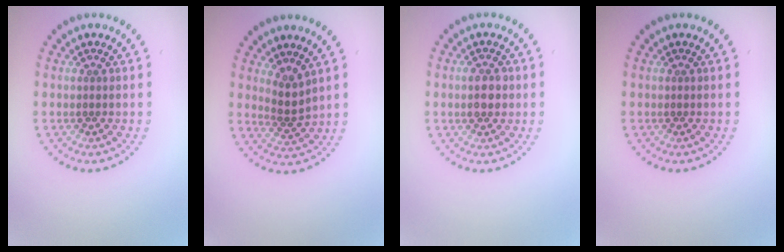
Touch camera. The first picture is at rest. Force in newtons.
{"total": 2.2, "press": 1.5, "slide": 1.6}
{"total": 2.6, "press": 2.6, "slide": 0.2}
{"total": 0.0}